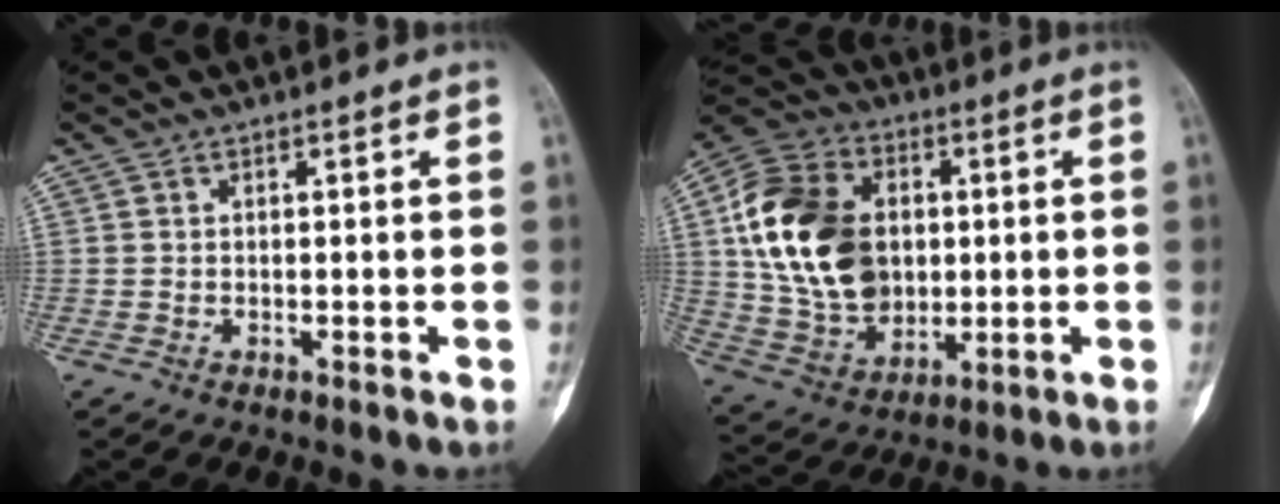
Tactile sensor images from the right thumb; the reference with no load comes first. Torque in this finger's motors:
{"motor_torque": [-0.96, 1.97, 2.18, 0.06, 0.22]}